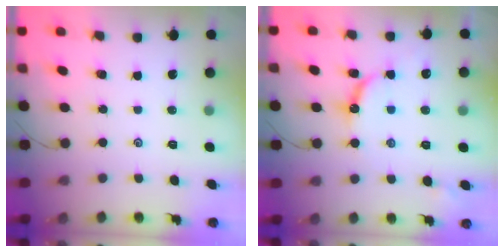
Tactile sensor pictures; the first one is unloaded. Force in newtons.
{"total": 9.2, "press": 9.2, "slide": 0.8}